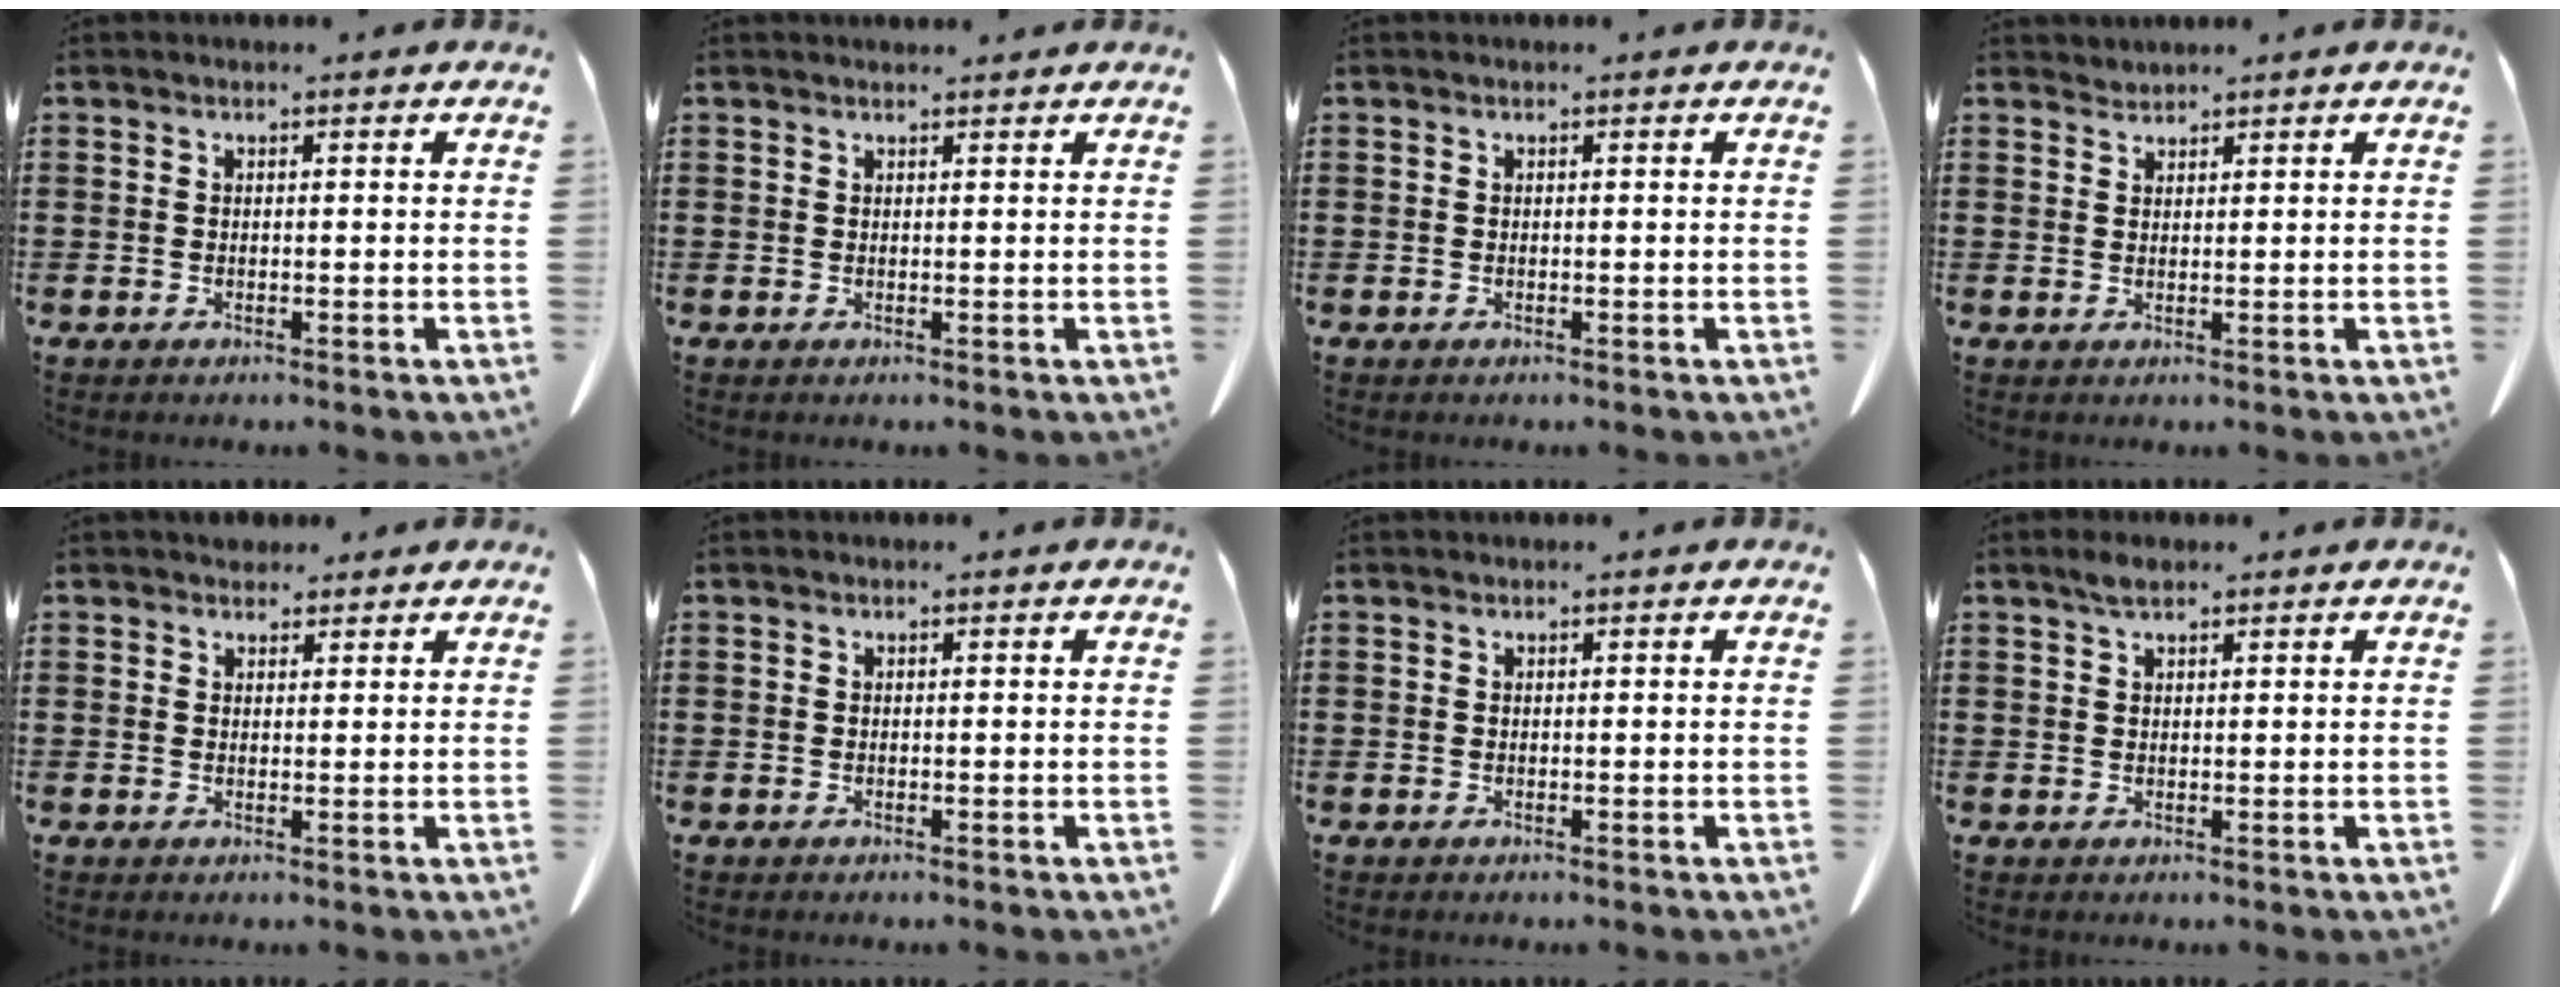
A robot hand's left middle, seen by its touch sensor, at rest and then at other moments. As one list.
[{"total": 0.7, "force": [0.7, 0.0, 0.1], "torque": [-0.004, 0.000, 0.014]}, {"total": 0.0}, {"total": 1.1, "force": [1.1, 0.0, -0.2], "torque": [0.000, 0.000, 0.022]}, {"total": 2.0, "force": [1.7, 1.0, 0.3], "torque": [-0.002, 0.002, 0.032]}, {"total": 0.0}, {"total": 0.0}, {"total": 1.8, "force": [1.2, 0.7, 1.1], "torque": [-0.025, 0.004, 0.022]}]